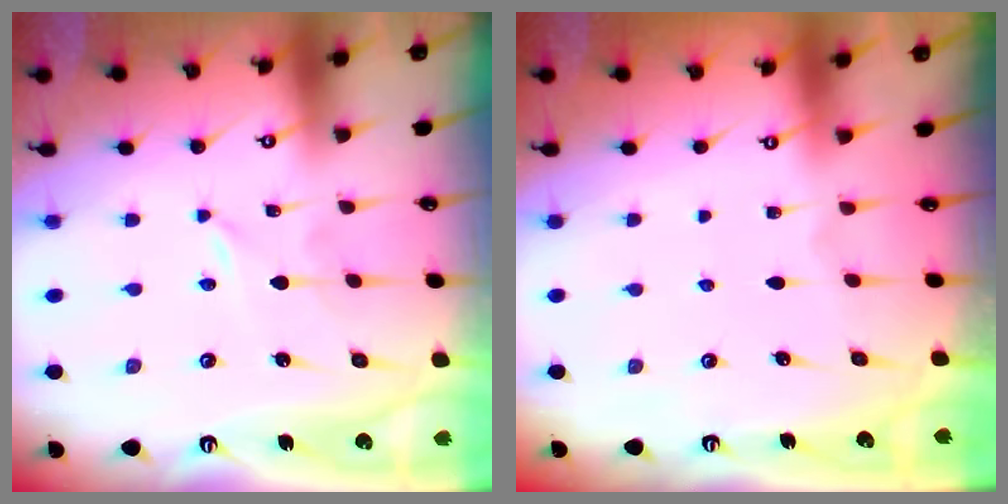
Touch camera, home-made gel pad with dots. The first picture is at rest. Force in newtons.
{"total": 0.6, "press": 0.6, "slide": 0.1}